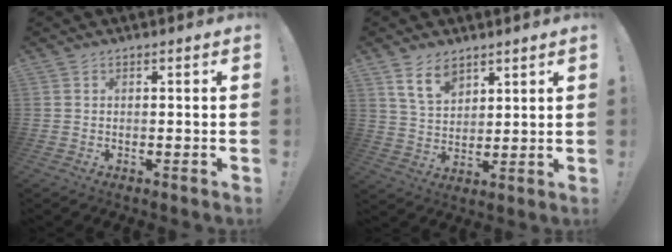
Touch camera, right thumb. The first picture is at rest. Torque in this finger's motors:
{"motor_torque": [-0.04, 0.27, 0.58, 0.70, 0.24]}